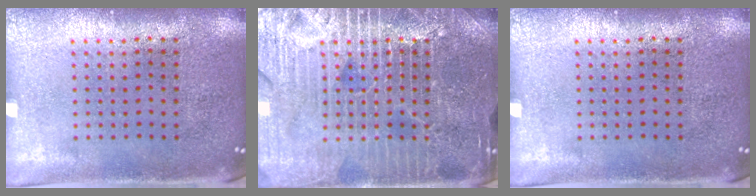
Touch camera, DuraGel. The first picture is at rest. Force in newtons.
{"total": 7.2, "press": 7.1, "slide": 1.0}
{"total": 0.0}